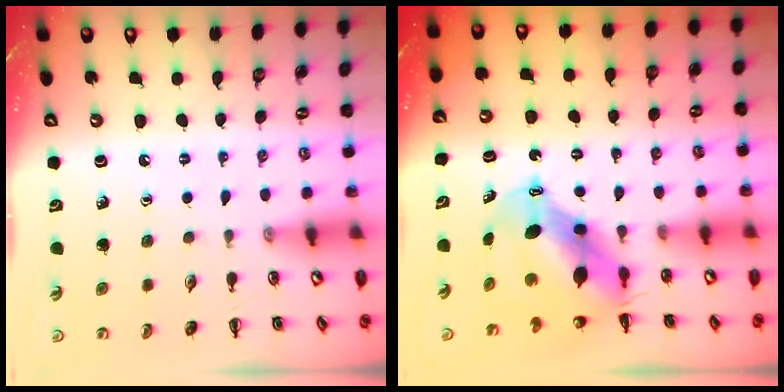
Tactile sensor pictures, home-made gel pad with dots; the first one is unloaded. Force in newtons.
{"total": 8.3, "press": 8.0, "slide": 2.2}